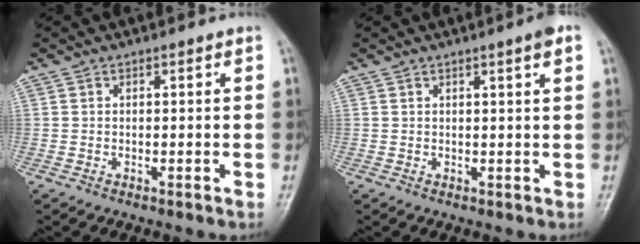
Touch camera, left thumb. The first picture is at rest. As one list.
[{"total": 2.6, "force": [1.5, -0.3, 2.1], "torque": [-0.031, -0.005, 0.018]}]